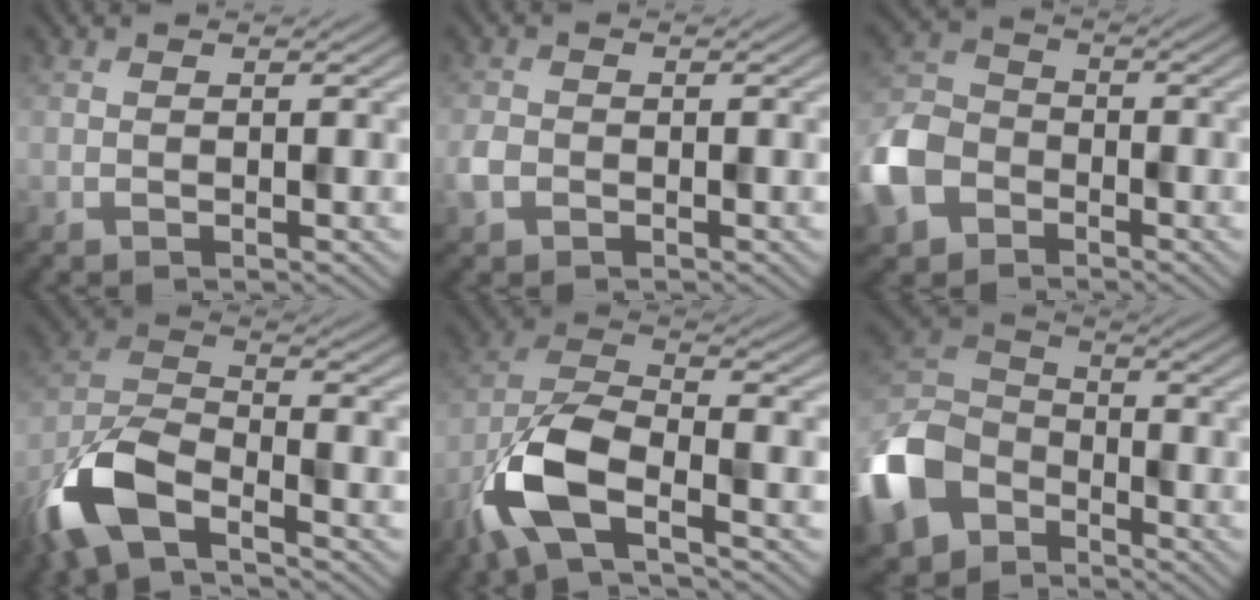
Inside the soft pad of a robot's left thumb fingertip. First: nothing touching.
{"total": 2.2, "force": [-0.9, 1.7, 1.0], "torque": [-0.026, -0.003, -0.024]}
{"total": 9.7, "force": [-4.9, 7.0, 4.7], "torque": [-0.136, -0.018, -0.119]}
{"total": 10.9, "force": [-6.9, 4.1, 7.3], "torque": [-0.159, -0.011, -0.158]}
{"total": 10.5, "force": [-5.4, 4.2, 8.0], "torque": [-0.173, -0.003, -0.123]}
{"total": 13.8, "force": [-7.5, 9.2, 6.9], "torque": [-0.198, -0.027, -0.163]}